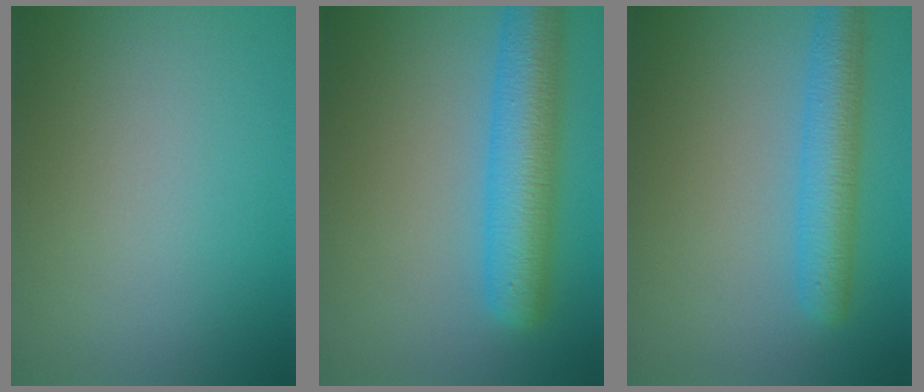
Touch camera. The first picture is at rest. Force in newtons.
{"total": 7.7, "press": 7.6, "slide": 0.4}
{"total": 5.1, "press": 5.1, "slide": 0.3}